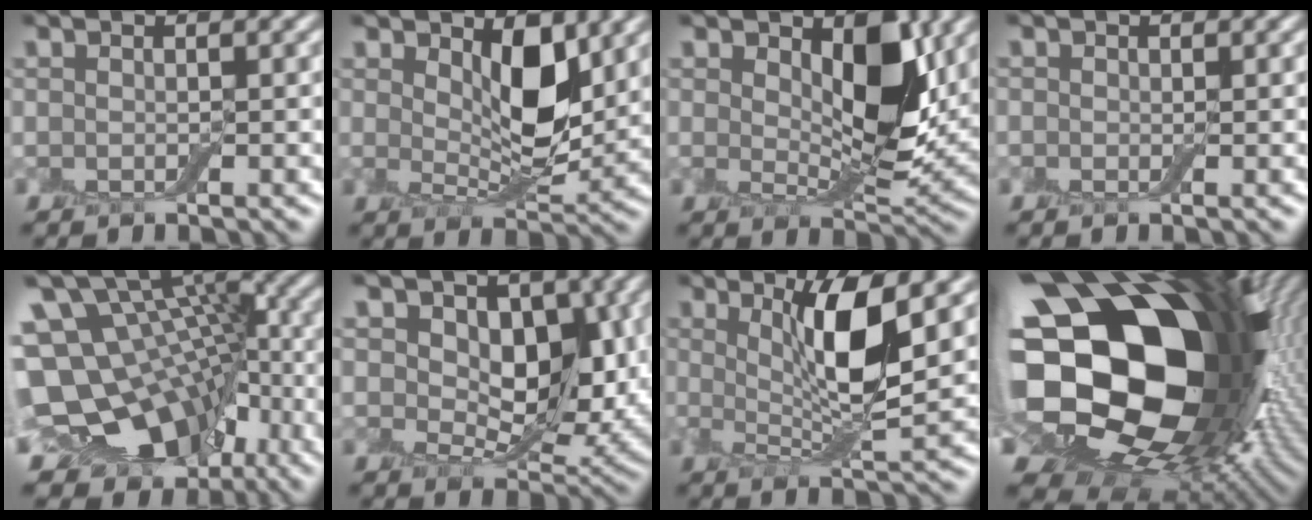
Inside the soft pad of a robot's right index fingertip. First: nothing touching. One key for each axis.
{"total": 4.4, "fx": 1.8, "fy": 1.9, "fz": 3.5, "tx": -0.065, "ty": -0.010, "tz": 0.031}
{"total": 5.4, "fx": 2.0, "fy": 2.5, "fz": 4.3, "tx": -0.070, "ty": -0.009, "tz": 0.035}
{"total": 0.0}
{"total": 14.1, "fx": -3.9, "fy": 11.0, "fz": 7.9, "tx": -0.139, "ty": -0.011, "tz": -0.033}
{"total": 9.0, "fx": 3.2, "fy": 5.8, "fz": 6.1, "tx": -0.090, "ty": -0.002, "tz": 0.028}
{"total": 5.5, "fx": 1.8, "fy": 0.7, "fz": 5.2, "tx": -0.093, "ty": -0.008, "tz": 0.034}
{"total": 23.0, "fx": -0.2, "fy": 16.8, "fz": 15.7, "tx": -0.272, "ty": -0.062, "tz": -0.019}